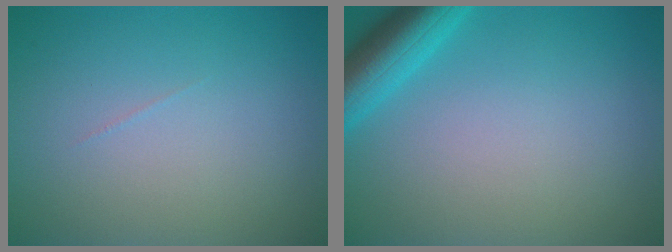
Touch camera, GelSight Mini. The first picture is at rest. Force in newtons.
{"total": 4.7, "press": 4.7, "slide": 0.3}